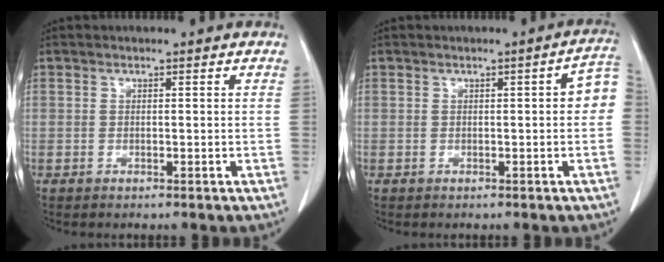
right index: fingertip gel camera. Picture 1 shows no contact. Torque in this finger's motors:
{"motor_torque": [0.45, -0.03, 0.19, 0.04]}